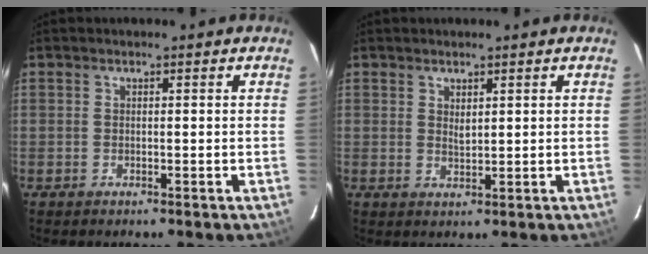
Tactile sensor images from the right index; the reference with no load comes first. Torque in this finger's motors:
{"motor_torque": [-0.40, 0.24, -0.10, -0.01]}